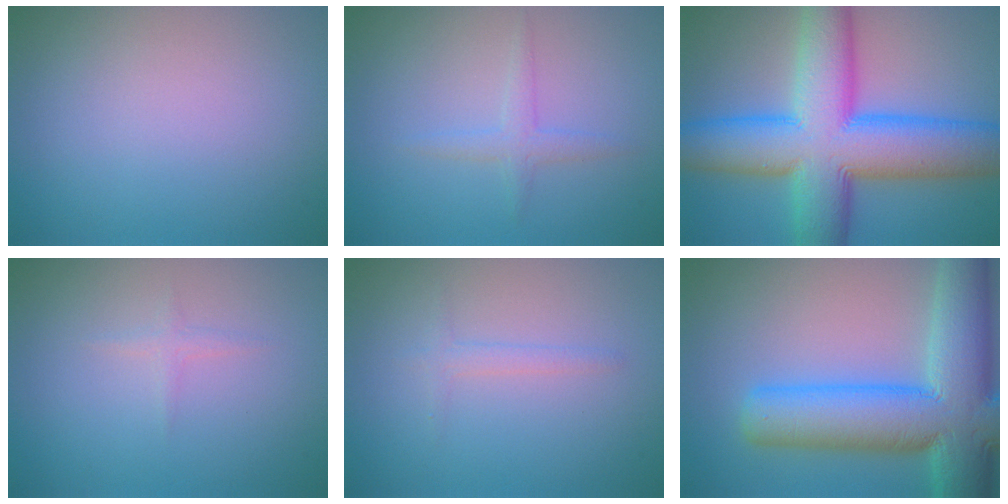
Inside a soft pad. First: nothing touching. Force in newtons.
{"total": 1.5, "press": 1.5, "slide": 0.0}
{"total": 13.8, "press": 13.8, "slide": 0.3}
{"total": 0.7, "press": 0.7, "slide": 0.1}
{"total": 1.1, "press": 1.1, "slide": 0.1}
{"total": 12.8, "press": 12.8, "slide": 0.4}